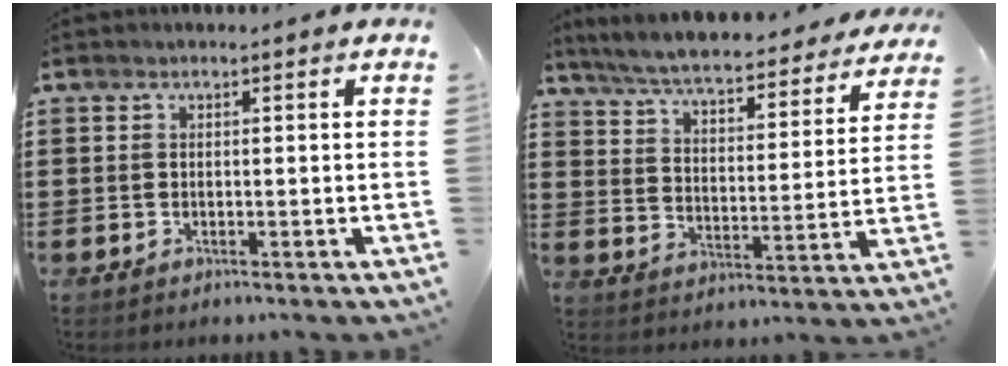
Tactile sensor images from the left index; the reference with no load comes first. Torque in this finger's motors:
{"motor_torque": [2.14, 0.00, 1.05, 0.21]}